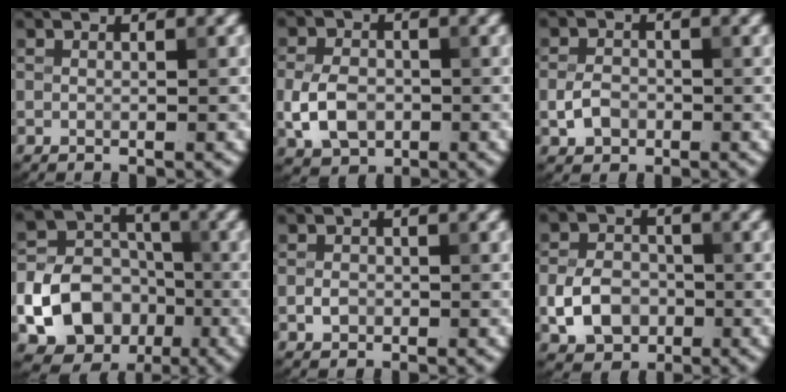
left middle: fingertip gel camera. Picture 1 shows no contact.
{"total": 4.3, "force": [-1.0, 3.2, 2.8], "torque": [-0.059, -0.002, -0.024]}
{"total": 2.3, "force": [-0.8, 1.8, 1.2], "torque": [-0.022, 0.001, -0.020]}
{"total": 10.8, "force": [-3.7, 9.0, 4.7], "torque": [-0.076, -0.025, -0.084]}
{"total": 1.2, "force": [-0.4, 0.9, 0.5], "torque": [-0.007, 0.000, -0.010]}
{"total": 4.5, "force": [-1.4, 3.5, 2.5], "torque": [-0.045, 0.000, -0.029]}